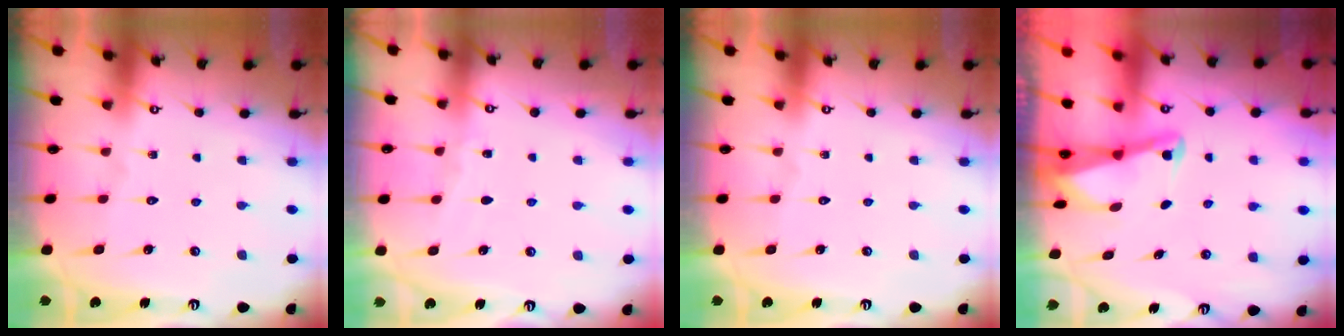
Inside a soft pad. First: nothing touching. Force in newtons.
{"total": 2.4, "press": 2.4, "slide": 0.3}
{"total": 0.0}
{"total": 2.3, "press": 2.2, "slide": 0.4}